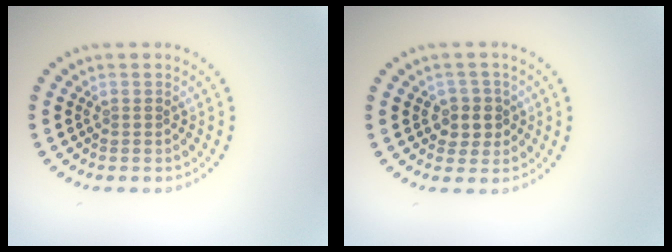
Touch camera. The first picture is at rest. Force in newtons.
{"total": 2.4, "press": 2.2, "slide": 0.9}